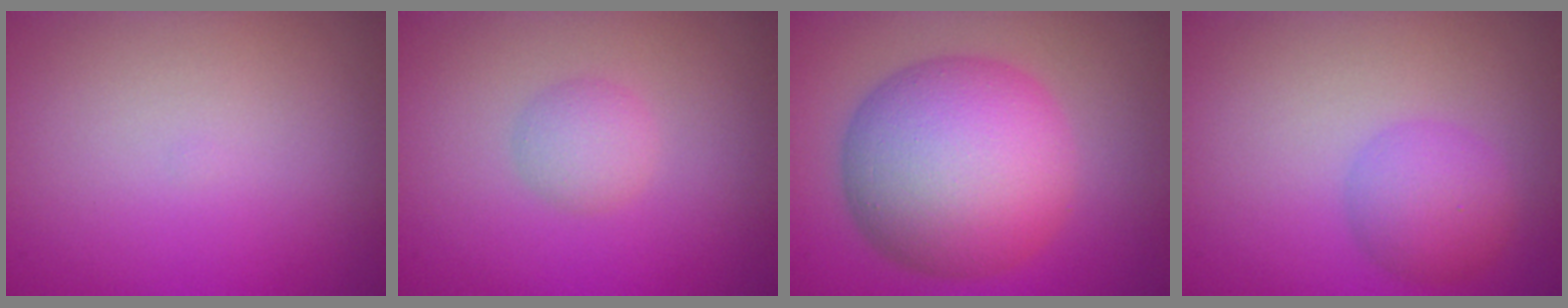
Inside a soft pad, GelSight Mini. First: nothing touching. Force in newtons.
{"total": 1.8, "press": 1.8, "slide": 0.1}
{"total": 11.7, "press": 11.7, "slide": 0.1}
{"total": 3.0, "press": 3.0, "slide": 0.1}